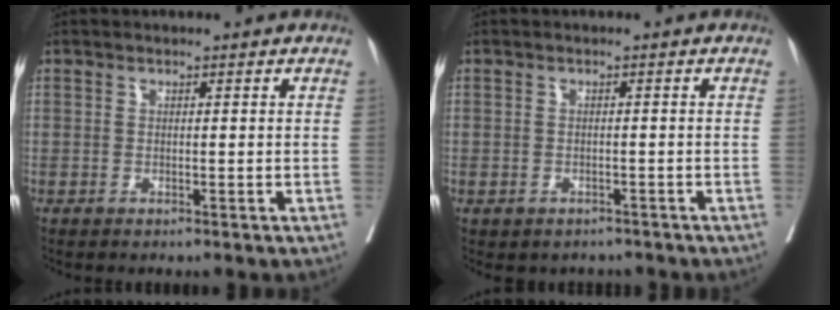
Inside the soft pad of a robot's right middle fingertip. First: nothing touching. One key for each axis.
{"total": 3.1, "fx": -2.4, "fy": 1.8, "fz": 0.4, "tx": -0.004, "ty": 0.011, "tz": -0.029}